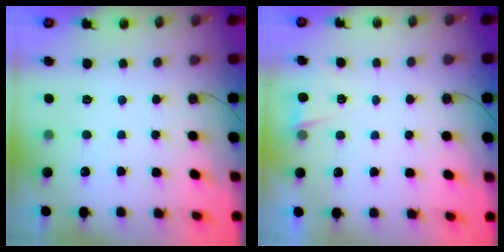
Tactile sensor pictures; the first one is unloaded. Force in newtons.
{"total": 1.5, "press": 1.3, "slide": 0.8}